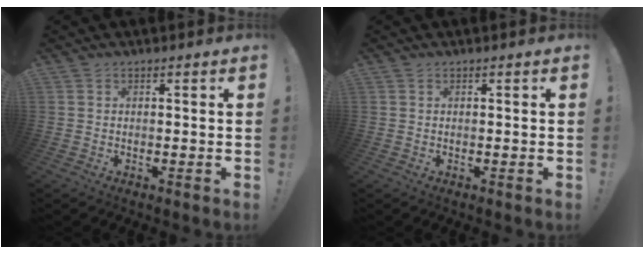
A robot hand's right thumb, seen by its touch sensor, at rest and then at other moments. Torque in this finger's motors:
{"motor_torque": [-0.15, 0.01, 0.16, -0.07, 0.00]}